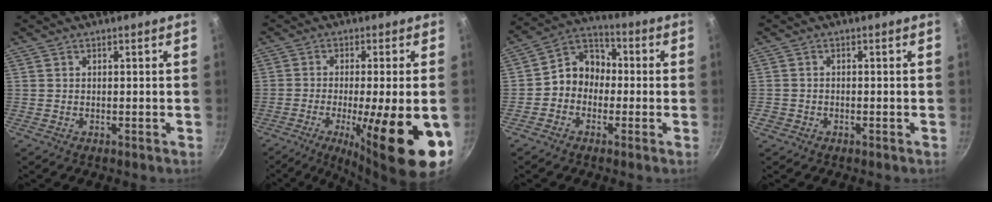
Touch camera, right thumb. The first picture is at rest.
{"total": 19.5, "force": [-6.2, 4.4, 17.9], "torque": [-0.254, -0.007, -0.085]}
{"total": 8.4, "force": [-1.2, 7.1, 4.3], "torque": [-0.033, 0.037, -0.042]}
{"total": 1.3, "force": [-0.7, 1.0, 0.4], "torque": [-0.012, 0.004, -0.011]}